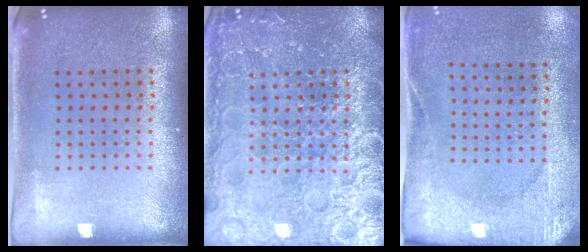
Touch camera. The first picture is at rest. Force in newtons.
{"total": 6.9, "press": 6.8, "slide": 0.8}
{"total": 2.6, "press": 2.0, "slide": 1.6}